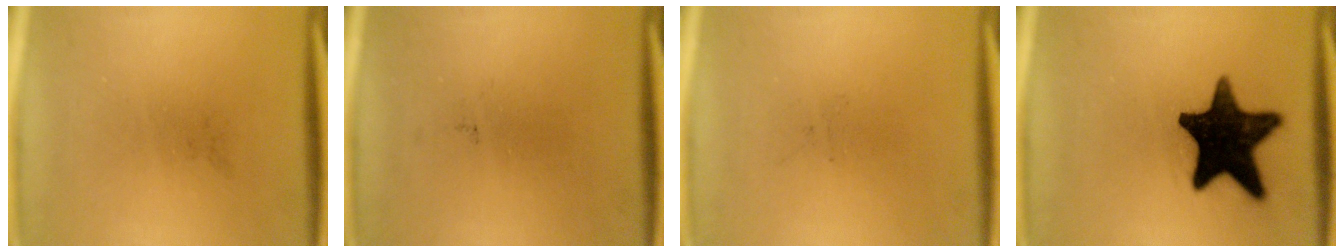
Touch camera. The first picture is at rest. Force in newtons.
{"total": 0.0}
{"total": 0.0}
{"total": 17.2}